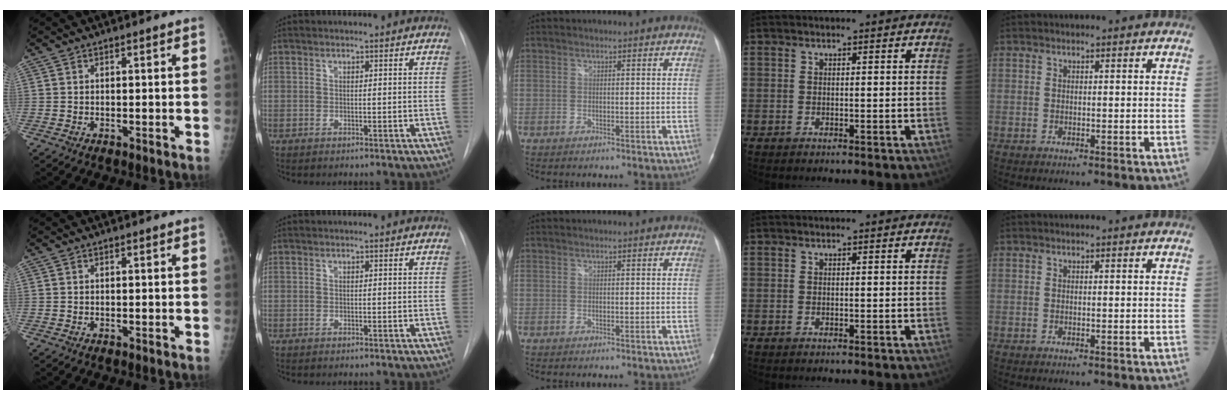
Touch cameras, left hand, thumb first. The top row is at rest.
{}